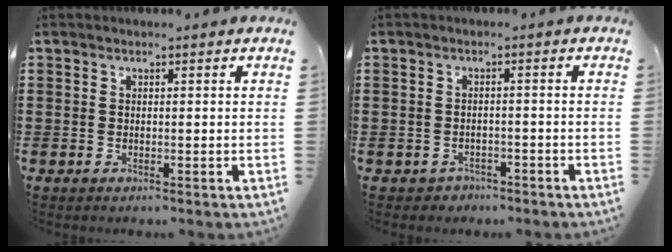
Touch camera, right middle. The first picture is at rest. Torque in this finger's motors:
{"motor_torque": [-0.34, 0.19, -0.02, -0.01]}